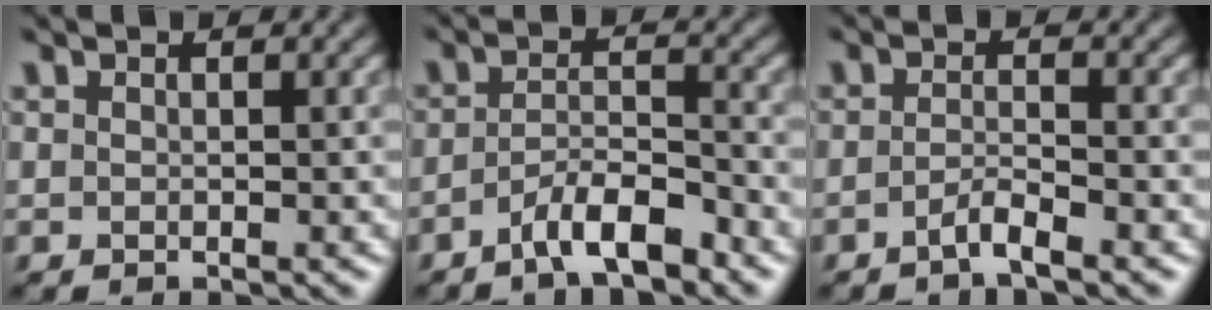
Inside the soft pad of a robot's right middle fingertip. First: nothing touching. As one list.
[{"total": 4.2, "force": [-2.8, 1.1, 2.9], "torque": [-0.053, 0.004, -0.054]}, {"total": 1.9, "force": [-1.1, 0.2, 1.5], "torque": [-0.027, 0.006, -0.029]}]